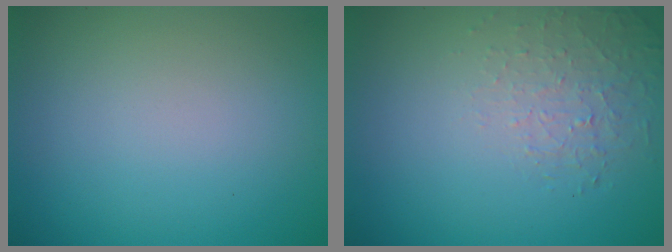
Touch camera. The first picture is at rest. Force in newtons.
{"total": 1.4, "press": 0.6, "slide": 1.3}